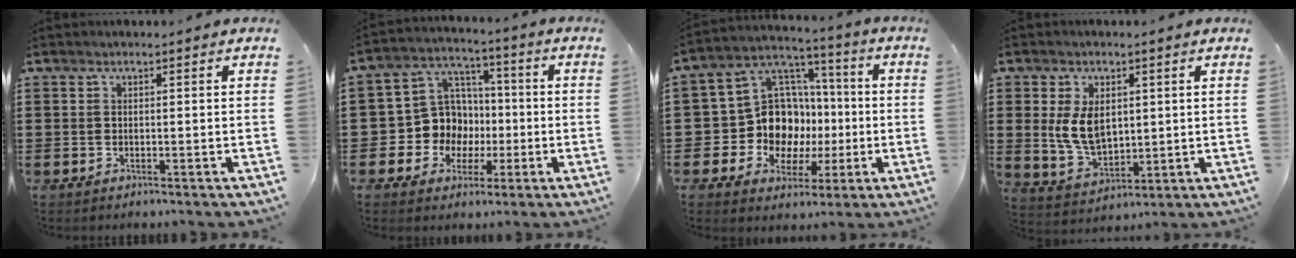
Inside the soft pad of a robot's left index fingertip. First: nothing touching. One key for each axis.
{"total": 9.4, "fx": -0.6, "fy": 9.1, "fz": 2.2, "tx": -0.088, "ty": 0.006, "tz": -0.004}
{"total": 12.5, "fx": -1.8, "fy": 11.4, "fz": 4.9, "tx": -0.123, "ty": 0.006, "tz": -0.025}
{"total": 7.3, "fx": 1.7, "fy": 4.8, "fz": 5.3, "tx": -0.131, "ty": 0.005, "tz": 0.028}